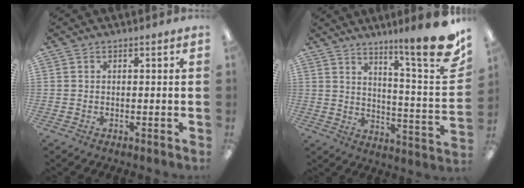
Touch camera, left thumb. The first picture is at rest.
{"total": 16.4, "force": [11.3, 1.6, 11.8], "torque": [-0.169, -0.089, 0.174]}